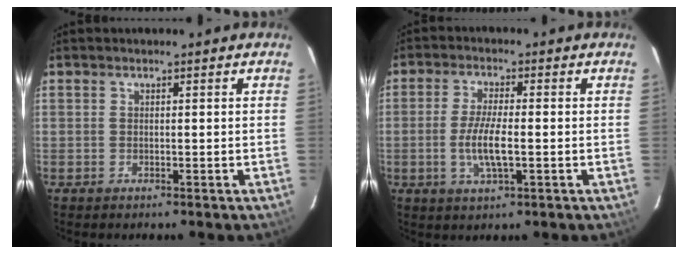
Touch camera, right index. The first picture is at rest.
{"total": 6.6, "force": [-1.4, 1.4, 6.3], "torque": [-0.127, -0.005, -0.028]}